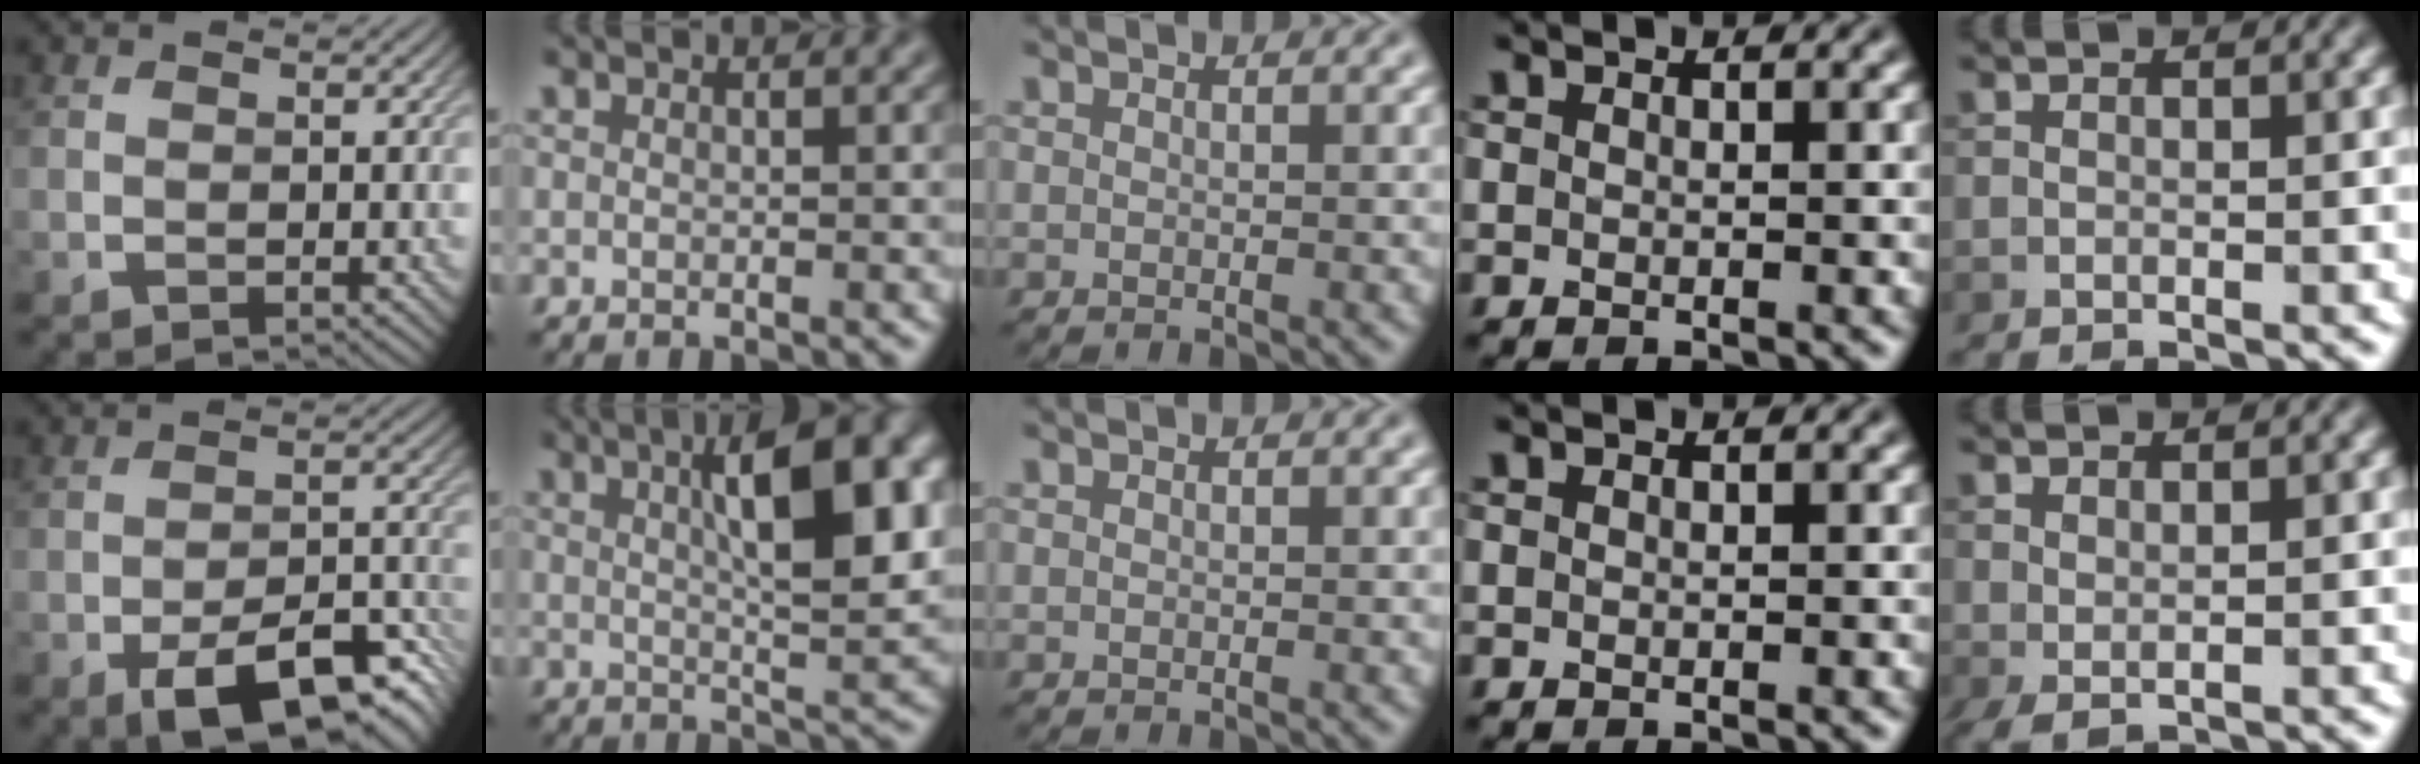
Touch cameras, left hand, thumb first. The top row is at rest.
{"thumb": {"total": 10.3, "force": [-5.7, 4.2, 7.4], "torque": [-0.114, -0.012, -0.084]}, "index": {"total": 10.6, "force": [2.9, 3.0, 9.7], "torque": [-0.131, 0.013, 0.044]}, "little": {"total": 1.1, "force": [0.4, 0.4, 0.9], "torque": [-0.022, 0.000, 0.012]}}